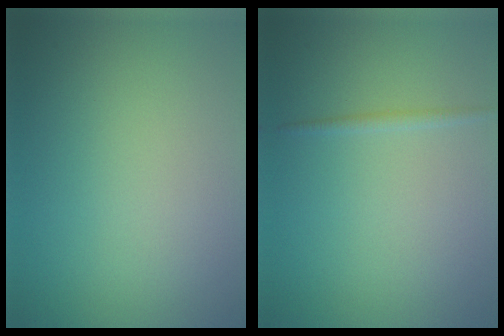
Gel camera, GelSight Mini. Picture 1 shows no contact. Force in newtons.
{"total": 0.8, "press": 0.8, "slide": 0.0}